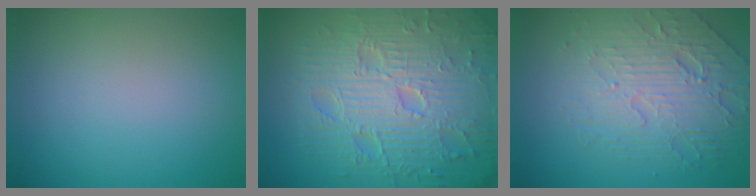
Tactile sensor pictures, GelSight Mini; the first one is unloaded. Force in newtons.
{"total": 11.3, "press": 7.4, "slide": 8.6}
{"total": 5.9, "press": 4.5, "slide": 3.8}